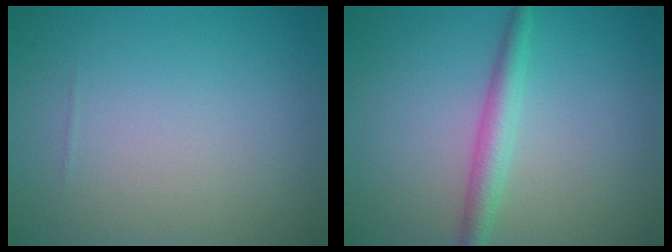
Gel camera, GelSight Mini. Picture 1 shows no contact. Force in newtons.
{"total": 2.6, "press": 2.6, "slide": 0.1}